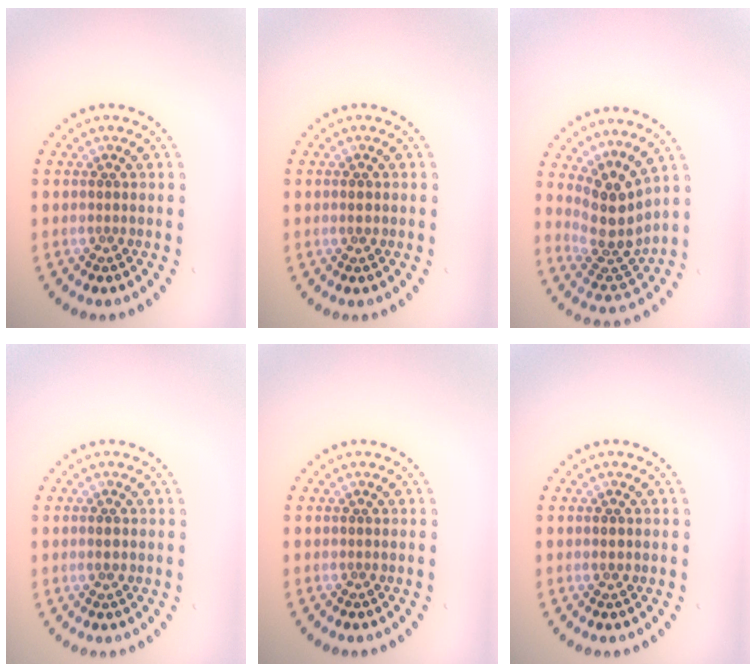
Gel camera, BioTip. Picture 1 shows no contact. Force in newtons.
{"total": 1.1, "press": 1.1, "slide": 0.1}
{"total": 4.4, "press": 3.3, "slide": 2.9}
{"total": 1.2, "press": 1.2, "slide": 0.1}
{"total": 0.0}
{"total": 0.9, "press": 0.9, "slide": 0.1}